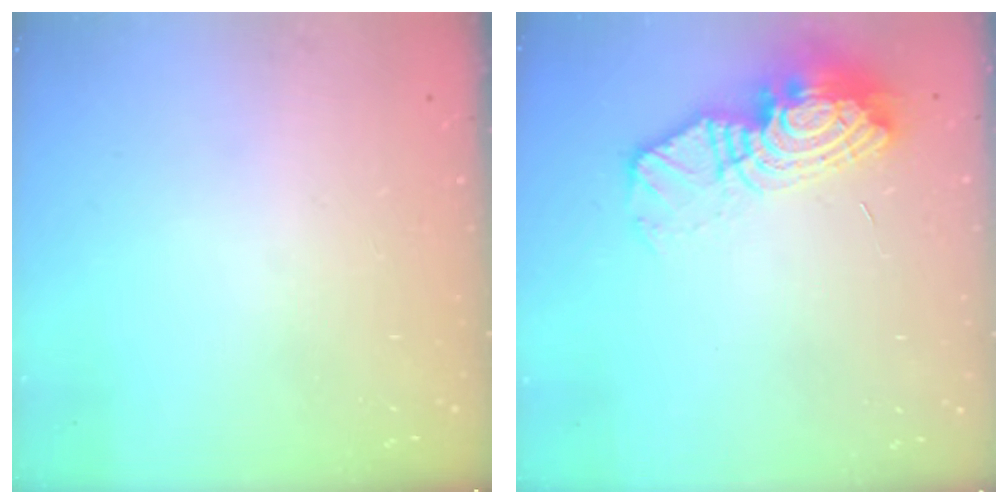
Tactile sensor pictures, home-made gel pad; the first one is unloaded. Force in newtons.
{"total": 14.0, "press": 13.9, "slide": 1.3}